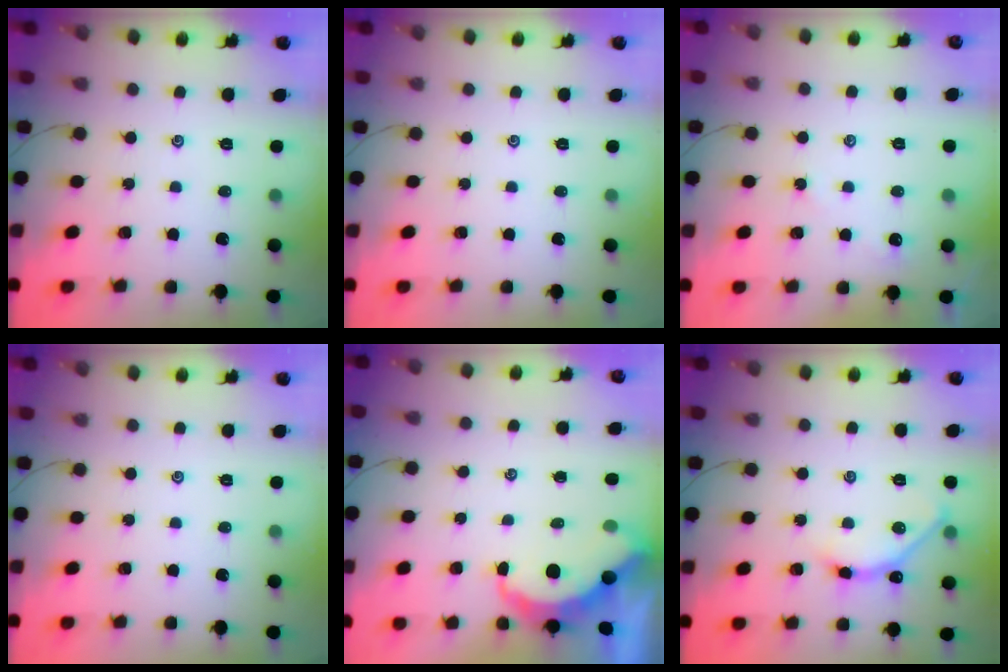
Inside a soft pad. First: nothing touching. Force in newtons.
{"total": 0.0}
{"total": 3.0, "press": 2.9, "slide": 0.4}
{"total": 0.0}
{"total": 6.8, "press": 6.8, "slide": 0.3}
{"total": 5.6, "press": 5.5, "slide": 0.8}